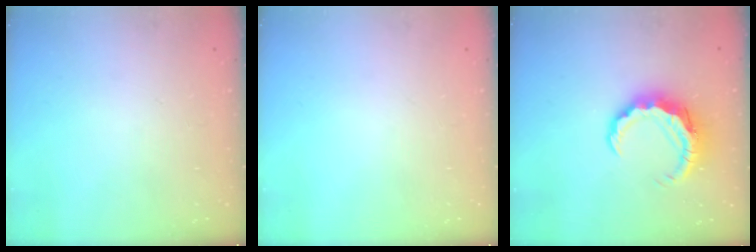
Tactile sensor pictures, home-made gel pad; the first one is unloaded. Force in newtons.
{"total": 0.0}
{"total": 9.4, "press": 9.3, "slide": 1.5}